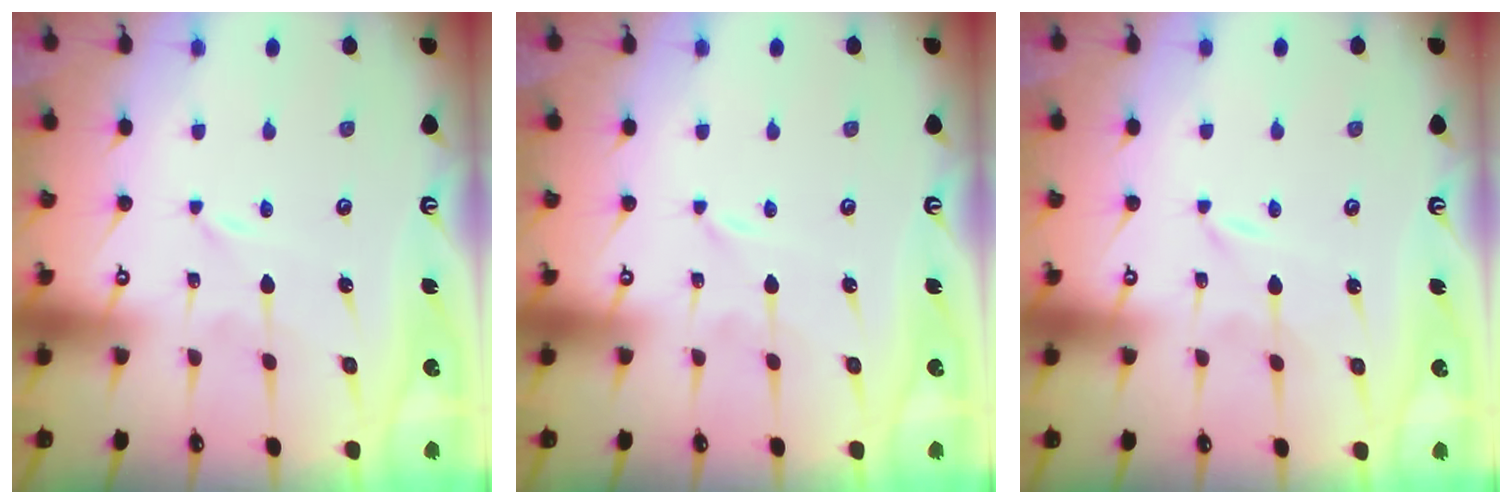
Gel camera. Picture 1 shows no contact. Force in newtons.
{"total": 0.0}
{"total": 0.0}